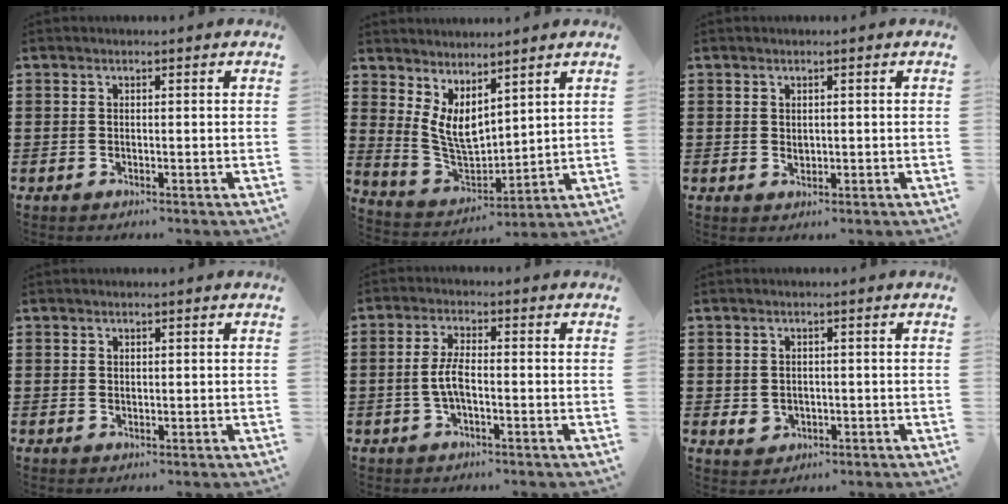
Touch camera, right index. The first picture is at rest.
{"total": 5.6, "force": [3.4, 2.8, 3.5], "torque": [-0.099, -0.027, 0.061]}
{"total": 1.0, "force": [0.4, 0.9, 0.5], "torque": [-0.010, 0.006, 0.006]}
{"total": 0.8, "force": [0.6, 0.5, 0.2], "torque": [-0.005, 0.002, 0.012]}
{"total": 4.2, "force": [-0.8, 1.3, 3.9], "torque": [-0.090, -0.001, -0.023]}
{"total": 1.9, "force": [-0.2, 1.7, 0.9], "torque": [-0.023, 0.007, -0.005]}